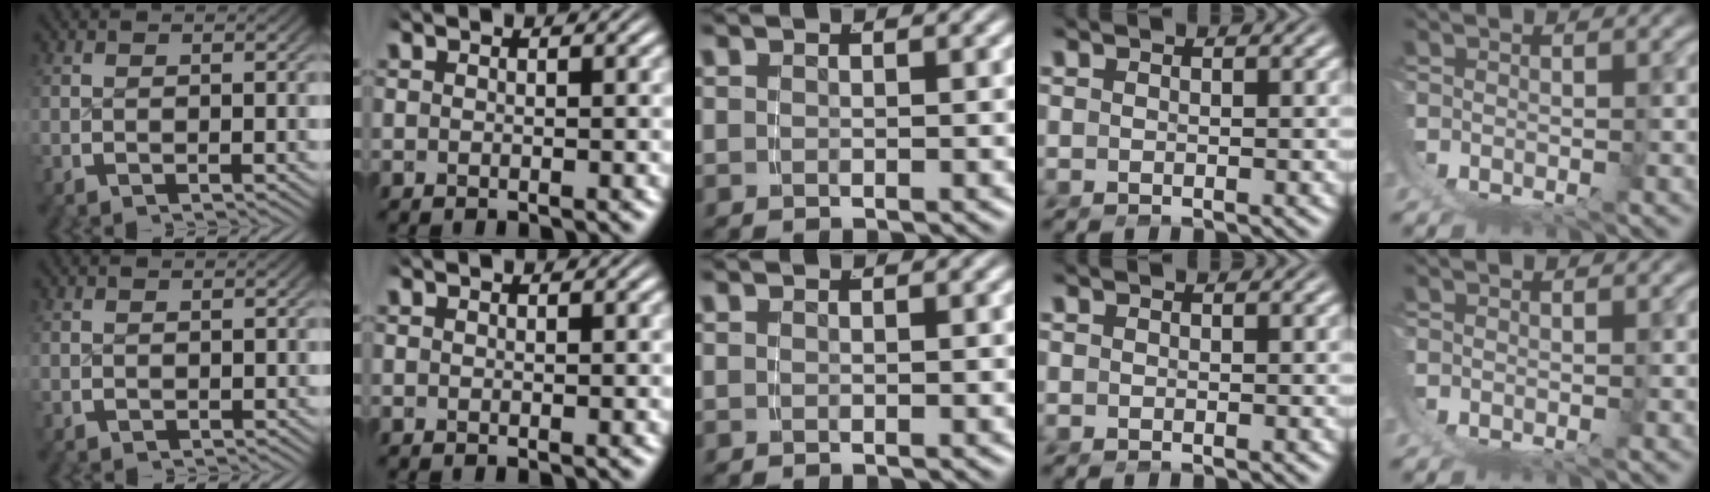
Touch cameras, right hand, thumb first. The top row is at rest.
{"thumb": {"total": 0.6, "force": [0.1, 0.0, -0.5], "torque": [0.011, 0.001, 0.002]}}